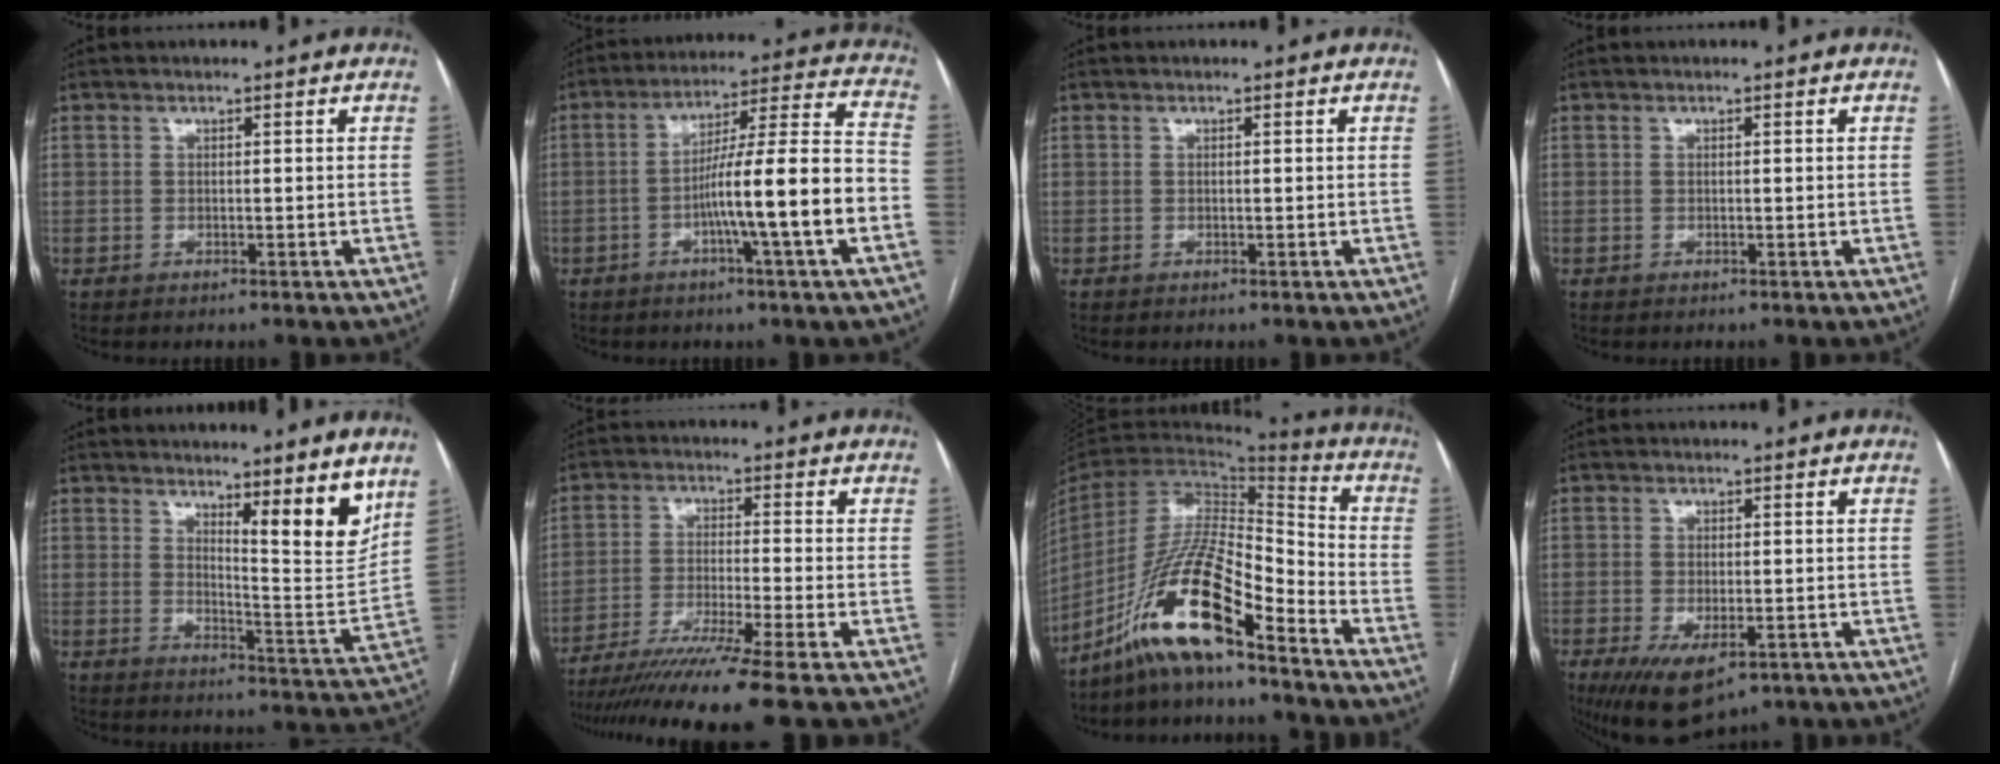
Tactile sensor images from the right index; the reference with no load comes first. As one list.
[{"total": 15.6, "force": [-4.5, -0.6, 14.9], "torque": [-0.238, 0.012, -0.076]}, {"total": 0.0}, {"total": 0.0}, {"total": 9.0, "force": [6.4, 0.4, 6.3], "torque": [-0.083, -0.032, 0.097]}, {"total": 13.7, "force": [-11.0, -2.5, 7.8], "torque": [-0.121, -0.042, -0.177]}, {"total": 15.4, "force": [-11.0, 2.1, 10.6], "torque": [-0.204, 0.007, -0.202]}, {"total": 8.8, "force": [-4.7, 3.7, 6.4], "torque": [-0.112, -0.019, -0.069]}]